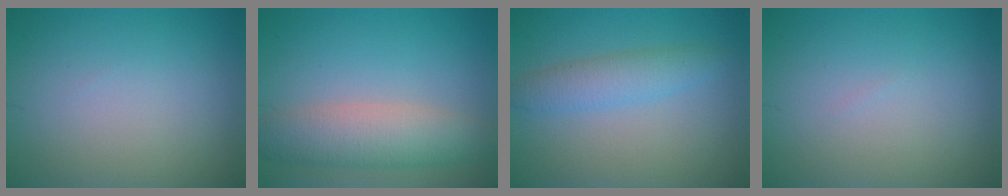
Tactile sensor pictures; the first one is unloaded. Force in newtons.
{"total": 5.3, "press": 5.3, "slide": 0.3}
{"total": 3.0, "press": 3.0, "slide": 0.1}
{"total": 0.0}